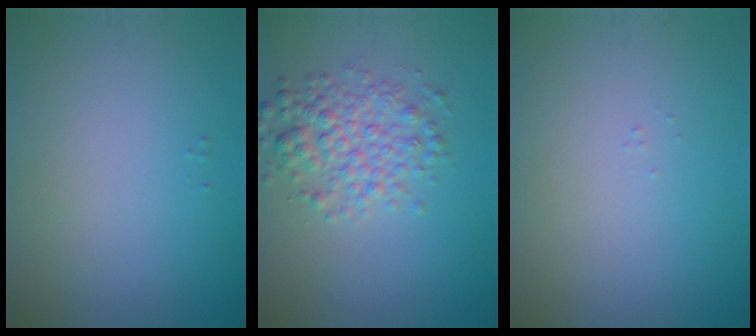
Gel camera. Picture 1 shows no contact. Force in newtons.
{"total": 4.0, "press": 4.0, "slide": 0.1}
{"total": 0.0}